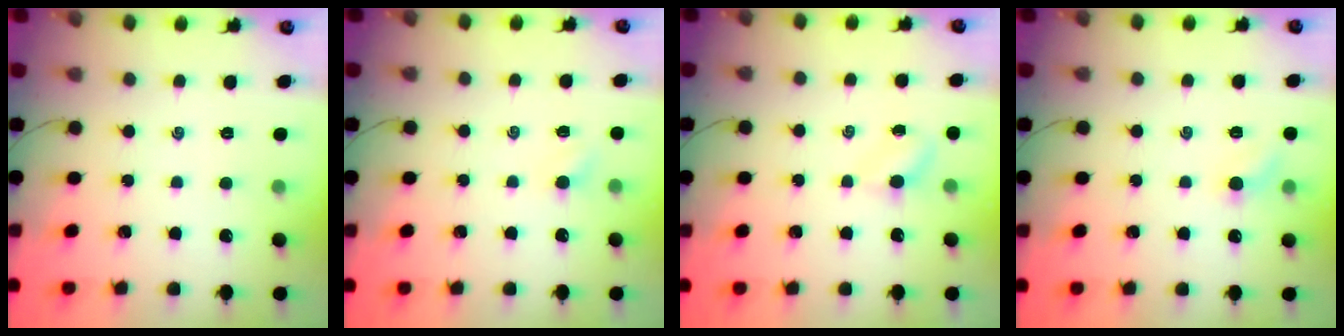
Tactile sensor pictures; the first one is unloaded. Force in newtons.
{"total": 3.1, "press": 3.0, "slide": 0.9}
{"total": 3.1, "press": 2.9, "slide": 1.0}
{"total": 4.4, "press": 4.3, "slide": 1.0}